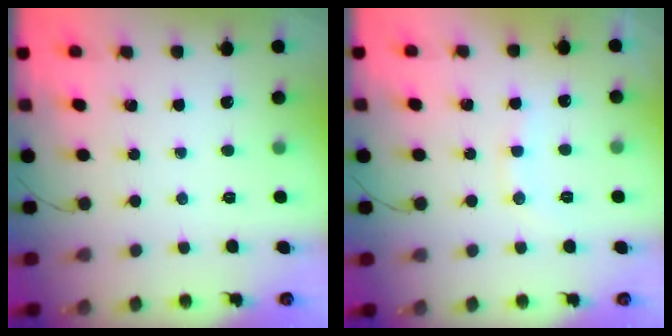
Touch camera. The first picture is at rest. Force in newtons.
{"total": 7.9, "press": 7.9, "slide": 1.0}